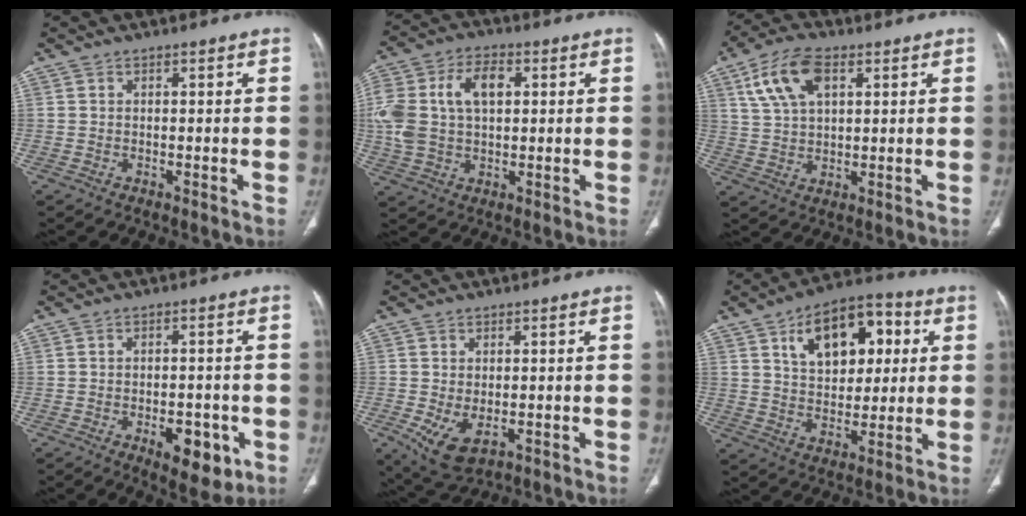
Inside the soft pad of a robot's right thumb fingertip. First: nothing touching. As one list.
[{"total": 15.7, "force": [2.8, 10.0, 11.8], "torque": [-0.256, 0.019, 0.052]}, {"total": 10.7, "force": [4.5, 5.8, 7.9], "torque": [-0.150, 0.002, 0.087]}, {"total": 8.8, "force": [-3.5, 4.5, 6.7], "torque": [-0.070, 0.008, -0.038]}, {"total": 7.0, "force": [-1.9, 4.0, 5.3], "torque": [-0.102, -0.009, -0.019]}, {"total": 16.3, "force": [5.7, 9.7, 11.8], "torque": [-0.139, 0.002, 0.092]}]